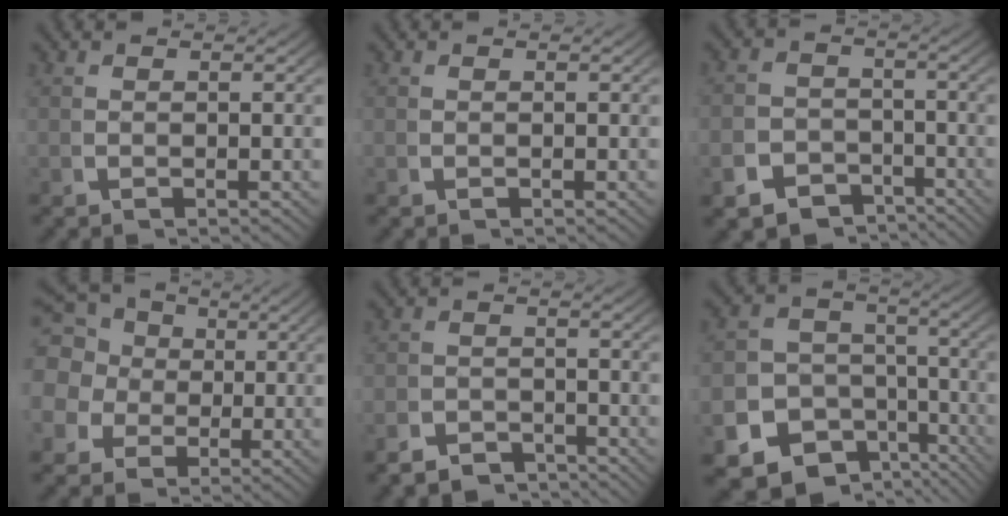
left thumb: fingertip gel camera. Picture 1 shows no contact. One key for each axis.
{"total": 0.0}
{"total": 9.3, "fx": -5.1, "fy": 7.3, "fz": 2.6, "tx": -0.042, "ty": -0.041, "tz": -0.082}
{"total": 12.4, "fx": 4.0, "fy": 10.7, "fz": 4.9, "tx": -0.118, "ty": -0.002, "tz": 0.052}
{"total": 3.7, "fx": -3.3, "fy": 1.7, "fz": 0.3, "tx": 0.006, "ty": -0.018, "tz": -0.059}
{"total": 12.9, "fx": -5.5, "fy": 10.3, "fz": 5.5, "tx": -0.105, "ty": -0.047, "tz": -0.091}